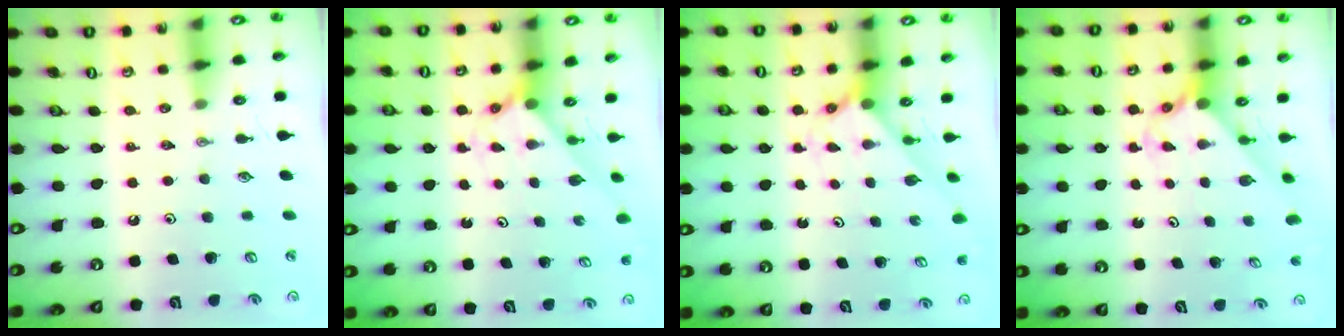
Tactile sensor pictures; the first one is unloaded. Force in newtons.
{"total": 1.9, "press": 1.9, "slide": 0.2}
{"total": 1.9, "press": 1.9, "slide": 0.2}
{"total": 2.3, "press": 2.3, "slide": 0.2}